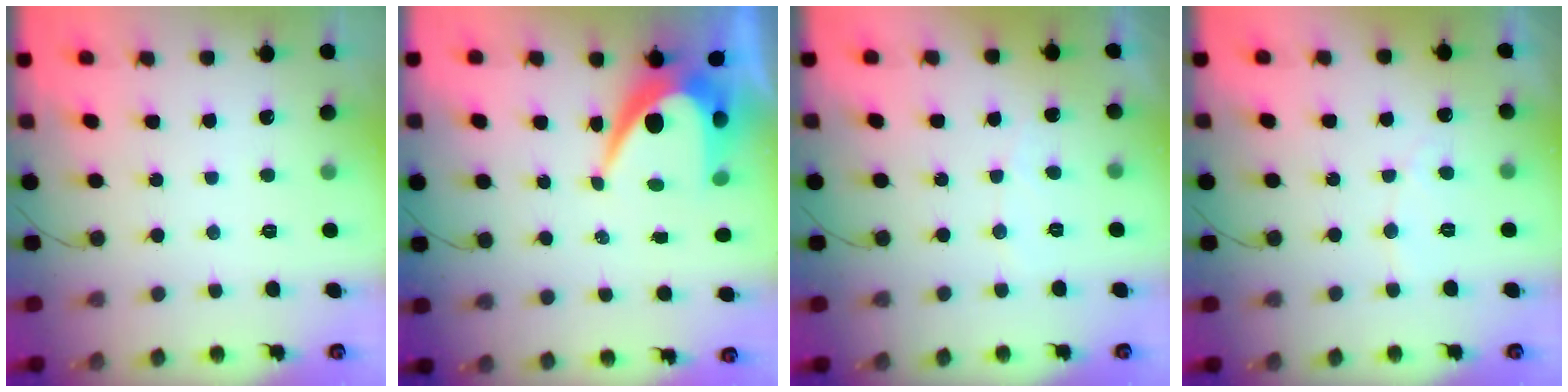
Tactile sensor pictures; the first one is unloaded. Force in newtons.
{"total": 9.9, "press": 9.9, "slide": 0.8}
{"total": 2.8, "press": 2.8, "slide": 0.2}
{"total": 3.8, "press": 3.8, "slide": 0.2}